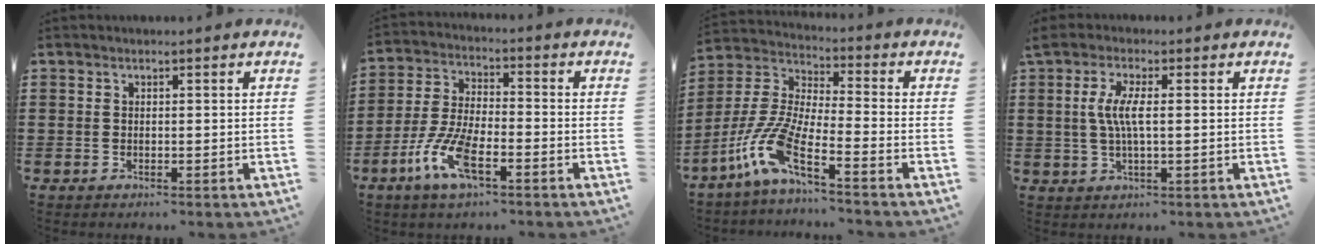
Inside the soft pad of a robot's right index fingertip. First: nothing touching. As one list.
[{"total": 8.7, "force": [-4.4, 2.7, 7.0], "torque": [-0.175, -0.012, -0.086]}, {"total": 9.7, "force": [-5.9, 1.5, 7.6], "torque": [-0.211, -0.029, -0.129]}, {"total": 5.0, "force": [0.3, 1.0, 4.9], "torque": [-0.105, -0.006, -0.002]}]